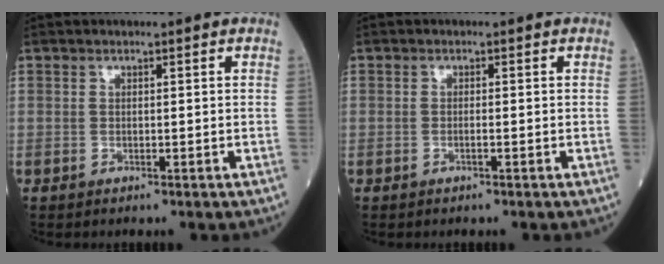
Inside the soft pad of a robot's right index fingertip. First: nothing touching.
{"total": 0.7, "force": [-0.3, -0.1, 0.6], "torque": [-0.012, 0.001, -0.006]}